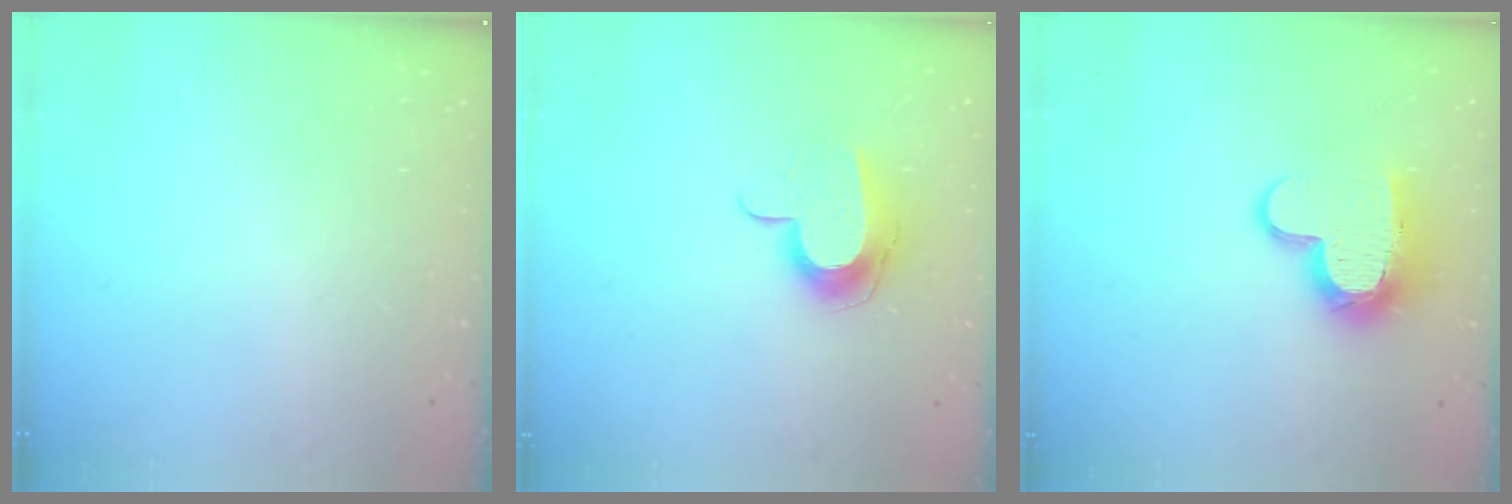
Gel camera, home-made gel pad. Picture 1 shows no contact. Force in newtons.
{"total": 10.9, "press": 10.9, "slide": 0.7}
{"total": 13.0, "press": 13.0, "slide": 1.2}